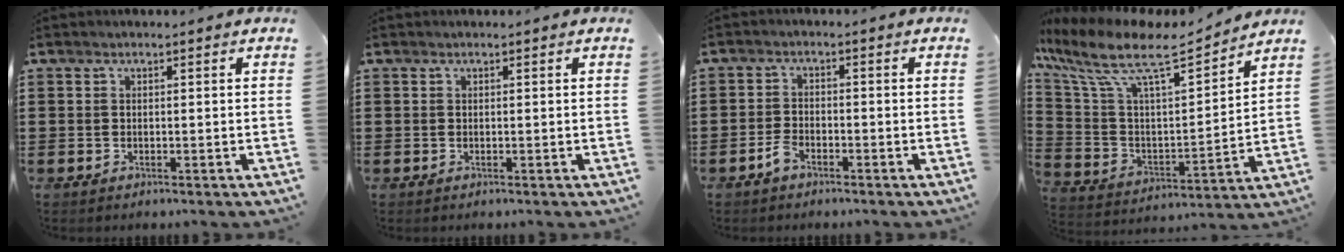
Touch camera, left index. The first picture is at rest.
{"total": 0.0}
{"total": 2.7, "force": [-1.9, 1.1, 1.6], "torque": [-0.044, 0.002, -0.041]}
{"total": 10.9, "force": [7.6, 2.5, 7.5], "torque": [-0.179, -0.047, 0.120]}